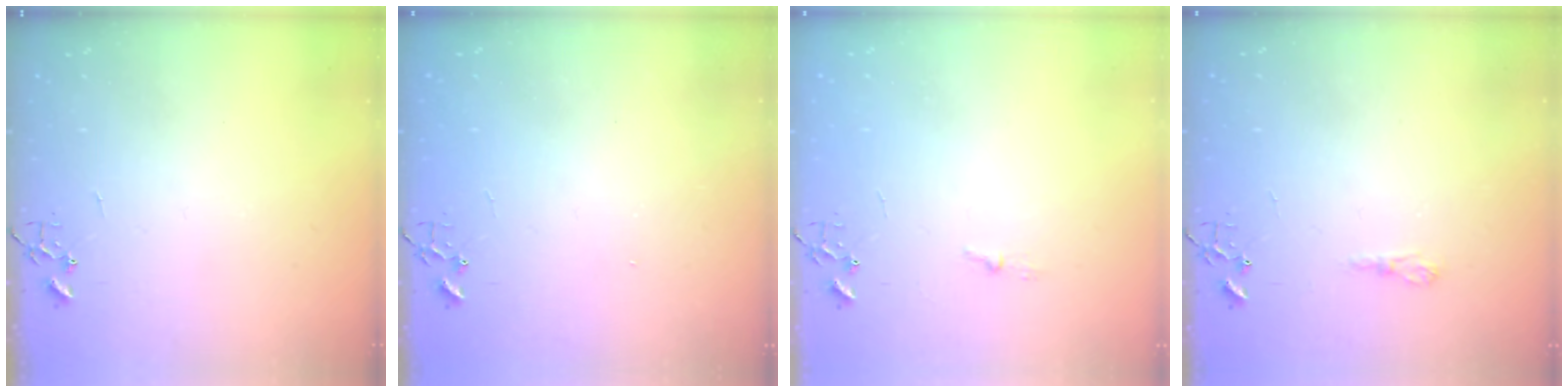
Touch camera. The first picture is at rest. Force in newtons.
{"total": 1.2, "press": 1.2, "slide": 0.1}
{"total": 3.2, "press": 3.2, "slide": 0.5}
{"total": 5.4, "press": 5.4, "slide": 0.6}